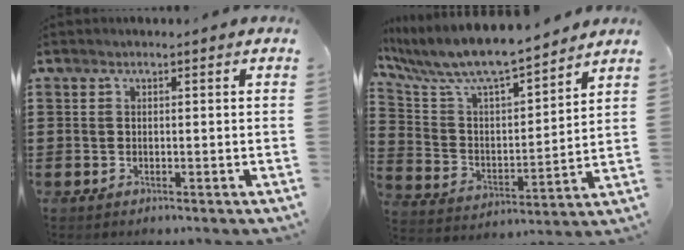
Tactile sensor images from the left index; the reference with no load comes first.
{"total": 7.8, "force": [7.0, 1.1, 3.4], "torque": [-0.099, -0.053, 0.115]}